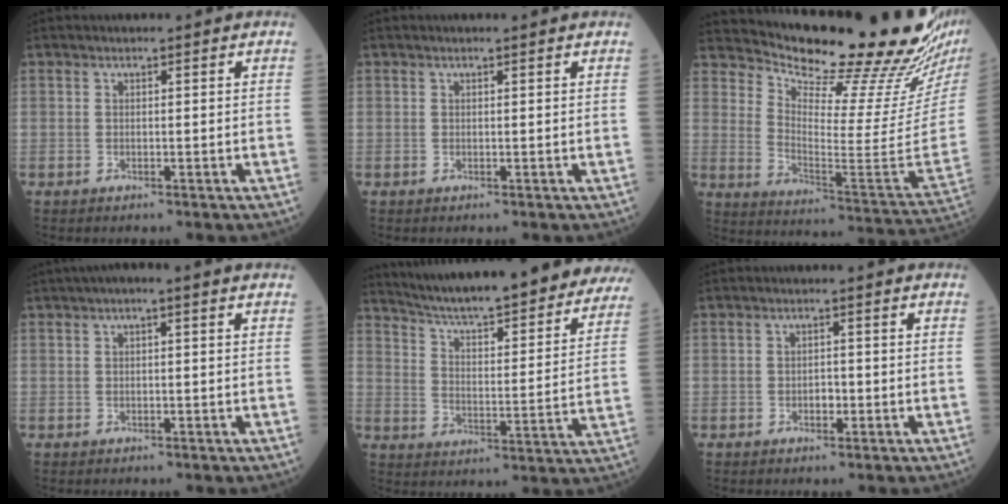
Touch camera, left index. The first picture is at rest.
{"total": 0.0}
{"total": 23.9, "force": [21.3, 0.1, 10.8], "torque": [-0.183, -0.123, 0.291]}
{"total": 2.8, "force": [1.2, 0.4, 2.6], "torque": [-0.046, 0.012, 0.015]}
{"total": 30.4, "force": [27.5, 4.1, 12.4], "torque": [-0.194, -0.061, 0.351]}
{"total": 1.6, "force": [-0.9, 0.9, 0.9], "torque": [-0.015, -0.002, -0.015]}